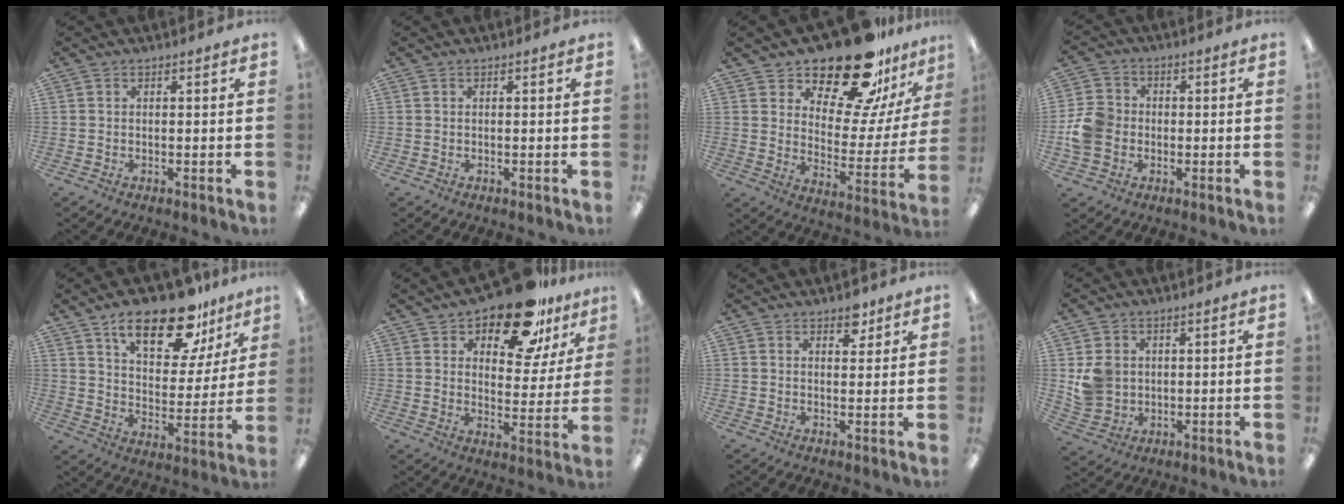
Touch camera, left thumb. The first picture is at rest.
{"total": 0.0}
{"total": 21.6, "force": [17.7, 7.6, 9.8], "torque": [-0.154, -0.129, 0.303]}
{"total": 8.1, "force": [-1.1, 7.0, 3.8], "torque": [-0.068, 0.018, -0.017]}
{"total": 19.6, "force": [13.2, 8.5, 11.7], "torque": [-0.174, -0.069, 0.220]}
{"total": 17.5, "force": [12.7, 7.7, 9.2], "torque": [-0.134, -0.073, 0.215]}
{"total": 4.3, "force": [3.1, 2.3, 1.9], "torque": [-0.003, -0.017, 0.049]}
{"total": 6.2, "force": [1.5, 5.7, 2.1], "torque": [-0.036, 0.010, 0.033]}